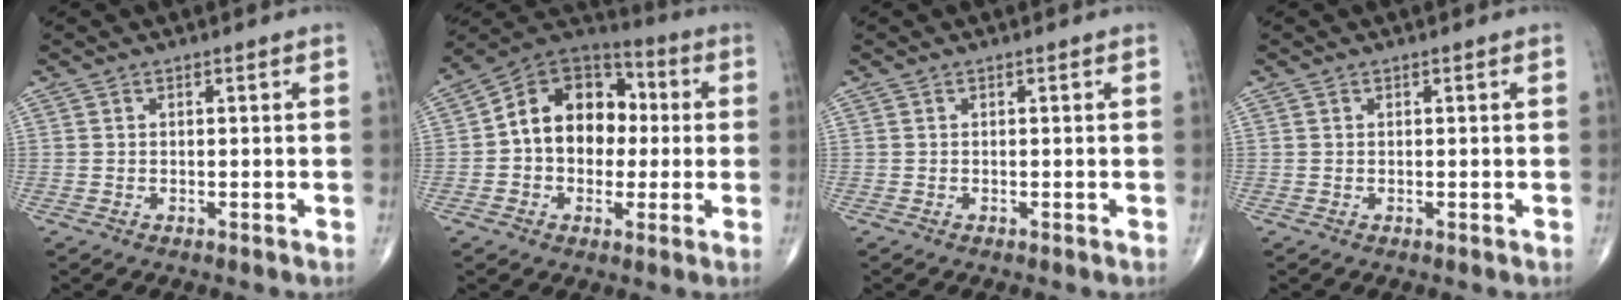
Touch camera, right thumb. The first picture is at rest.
{"total": 15.7, "force": [0.7, 11.7, 10.5], "torque": [-0.121, 0.037, -0.001]}
{"total": 0.0}
{"total": 0.0}